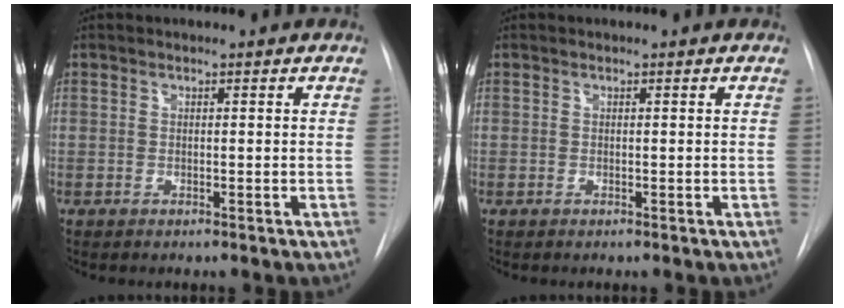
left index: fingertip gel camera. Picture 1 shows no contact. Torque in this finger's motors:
{"motor_torque": [0.00, 0.00, 0.01, 0.00]}